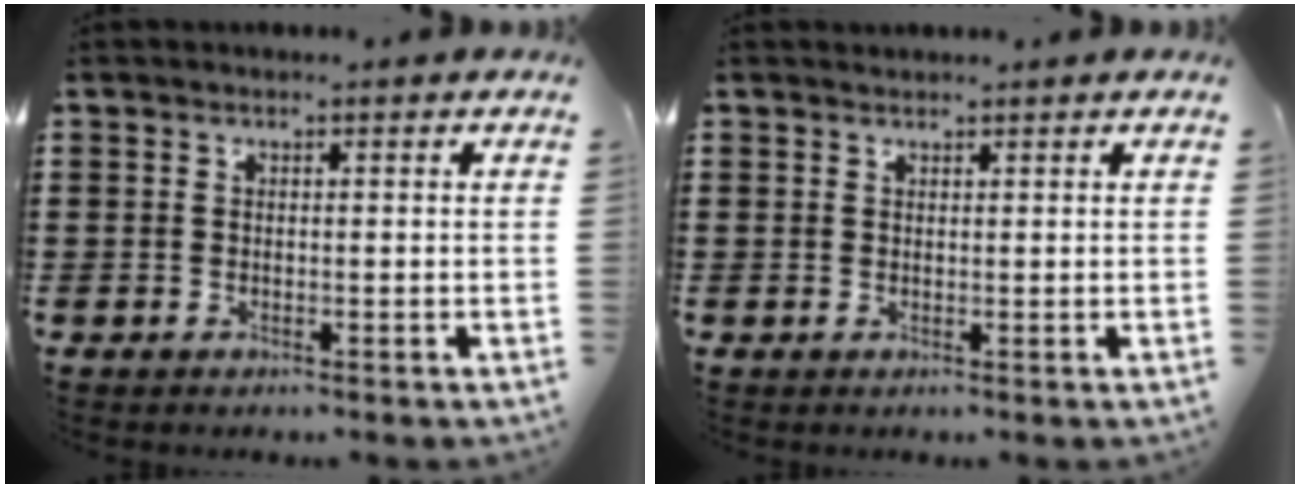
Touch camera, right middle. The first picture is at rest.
{"total": 0.6, "force": [0.6, 0.0, -0.1], "torque": [0.001, -0.001, 0.011]}